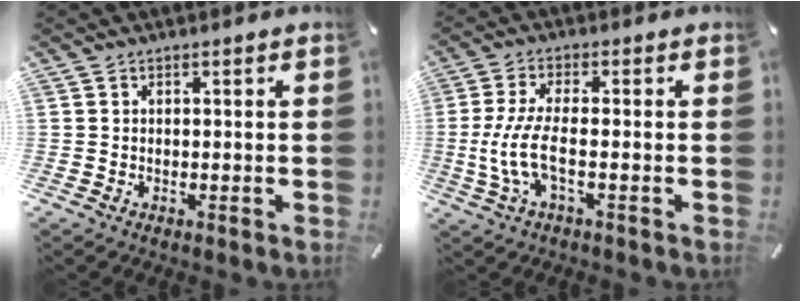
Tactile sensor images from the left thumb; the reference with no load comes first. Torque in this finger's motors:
{"motor_torque": [-0.03, 1.00, 1.03, 0.08, 0.18]}